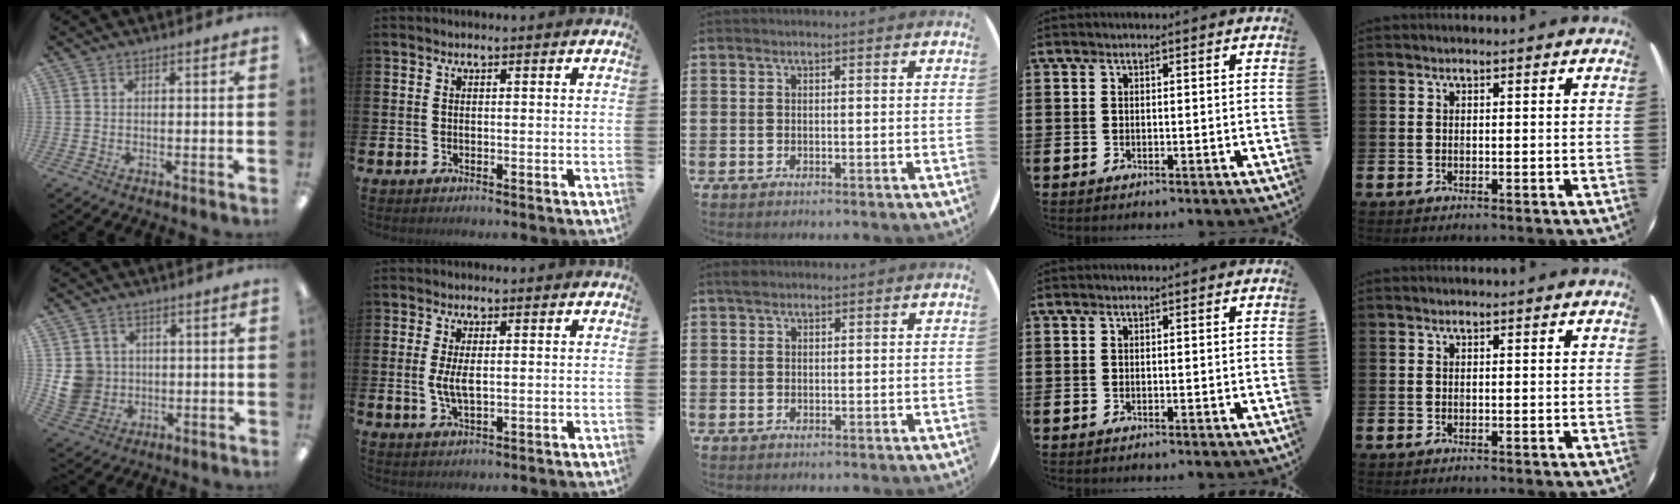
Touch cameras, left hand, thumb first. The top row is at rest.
{"thumb": {"total": 7.7, "force": [1.2, 7.4, 1.7], "torque": [-0.042, 0.005, 0.031]}, "index": {"total": 3.4, "force": [0.4, 1.3, 3.1], "torque": [-0.056, 0.003, 0.004]}, "middle": {"total": 1.2, "force": [1.0, 0.6, 0.4], "torque": [-0.001, 0.001, 0.017]}}